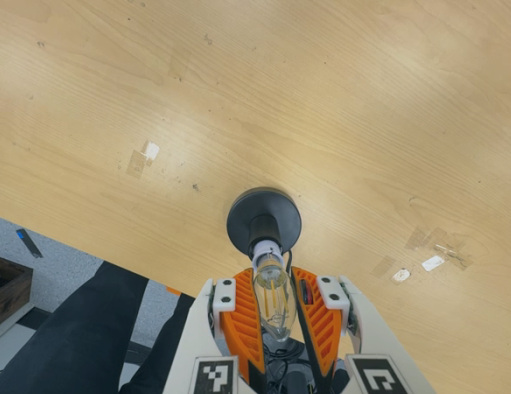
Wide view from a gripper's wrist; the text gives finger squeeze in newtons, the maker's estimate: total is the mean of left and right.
{"total": 13.4, "left": 14.0, "right": 12.8}